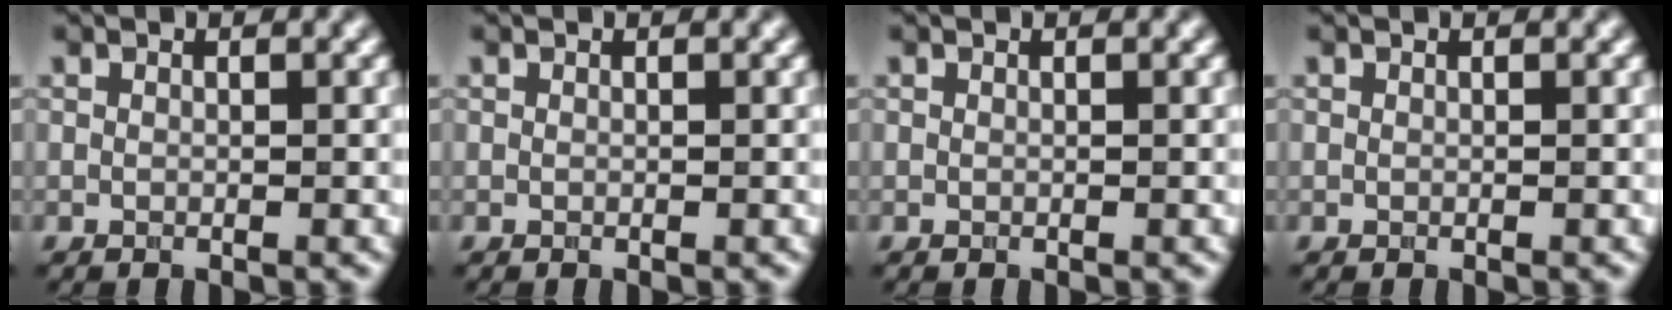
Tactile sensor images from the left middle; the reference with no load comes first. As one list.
[{"total": 0.0}, {"total": 0.0}, {"total": 0.0}]